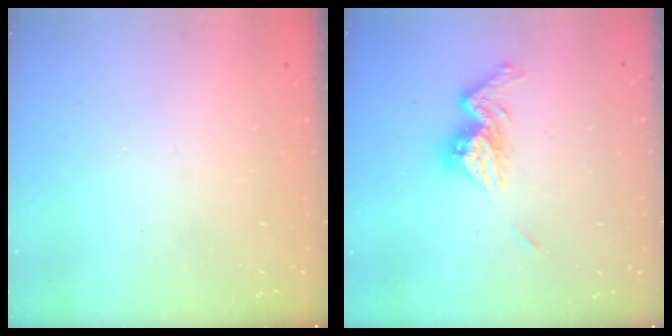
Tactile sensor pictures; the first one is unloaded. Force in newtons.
{"total": 11.2, "press": 11.1, "slide": 0.9}